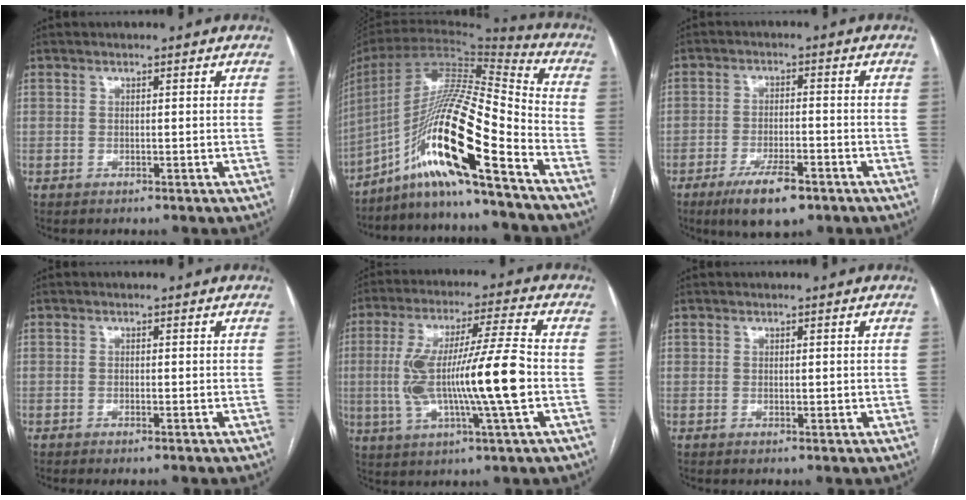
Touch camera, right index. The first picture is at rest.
{"total": 20.0, "force": [-11.9, 0.1, 16.1], "torque": [-0.329, -0.006, -0.224]}
{"total": 7.8, "force": [-4.9, 2.2, 5.6], "torque": [-0.102, -0.009, -0.078]}
{"total": 0.8, "force": [-0.6, 0.0, 0.6], "torque": [-0.011, -0.002, -0.009]}
{"total": 15.7, "force": [-1.6, 0.4, 15.6], "torque": [-0.300, 0.007, -0.030]}
{"total": 0.8, "force": [0.2, 0.5, 0.6], "torque": [-0.010, -0.003, 0.005]}